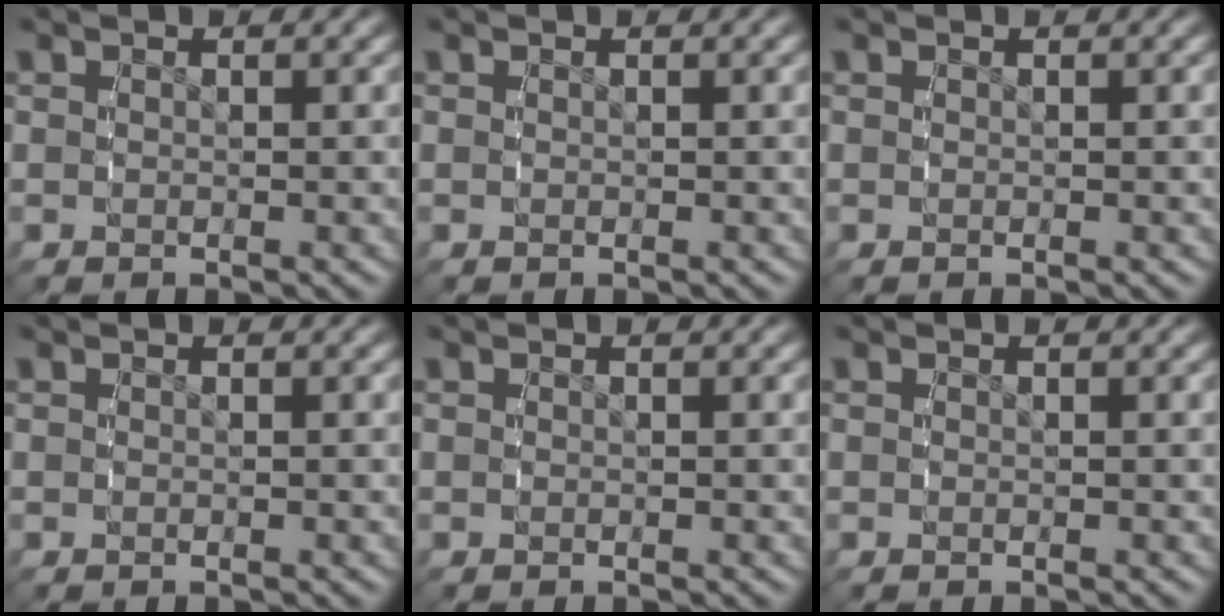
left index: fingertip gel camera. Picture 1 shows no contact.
{"total": 0.0}
{"total": 0.0}
{"total": 0.0}
{"total": 0.0}
{"total": 0.0}